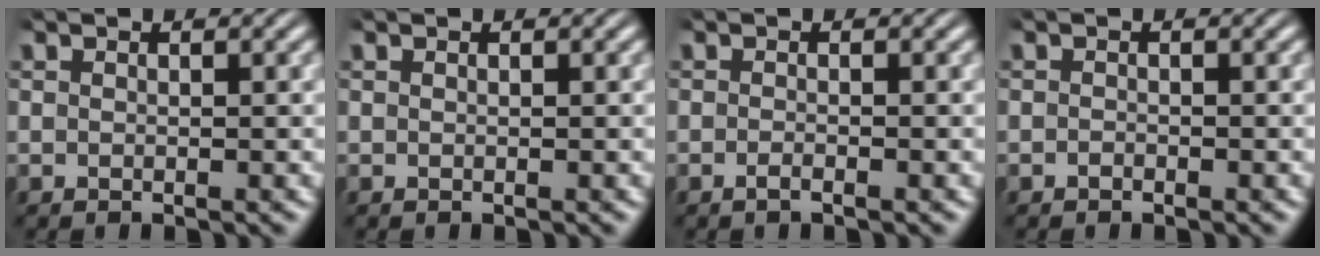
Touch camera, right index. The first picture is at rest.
{"total": 0.0}
{"total": 1.0, "force": [-0.9, 0.0, 0.4], "torque": [-0.012, -0.002, -0.018]}
{"total": 0.6, "force": [-0.6, -0.3, 0.0], "torque": [-0.001, -0.008, -0.007]}